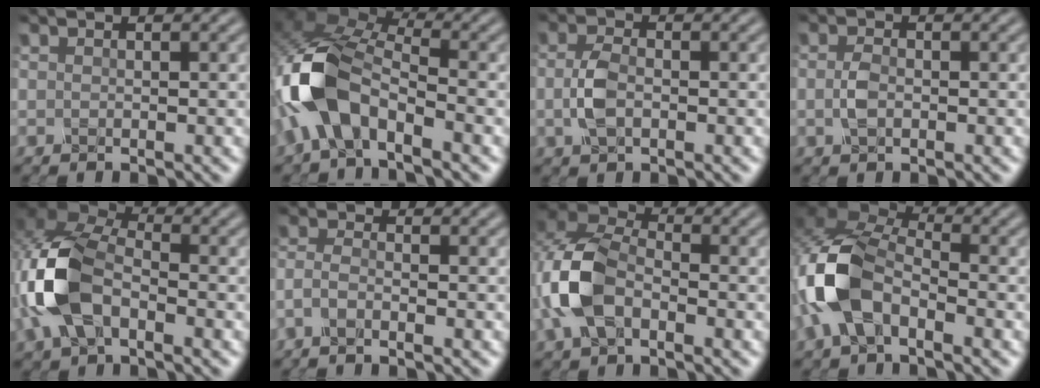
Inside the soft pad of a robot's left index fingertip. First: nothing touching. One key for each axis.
{"total": 9.0, "fx": -3.5, "fy": 4.8, "fz": 6.7, "tx": -0.144, "ty": 0.015, "tz": -0.085}
{"total": 2.6, "fx": -0.4, "fy": 1.6, "fz": 2.1, "tx": -0.050, "ty": 0.002, "tz": -0.011}
{"total": 1.5, "fx": -0.2, "fy": 0.9, "fz": 1.2, "tx": -0.028, "ty": 0.003, "tz": -0.009}
{"total": 9.5, "fx": -2.2, "fy": 5.8, "fz": 7.1, "tx": -0.182, "ty": 0.009, "tz": -0.062}
{"total": 2.1, "fx": -1.5, "fy": 0.7, "fz": 1.4, "tx": -0.038, "ty": 0.001, "tz": -0.041}
{"total": 7.2, "fx": -1.9, "fy": 4.8, "fz": 5.0, "tx": -0.122, "ty": 0.012, "tz": -0.052}
{"total": 9.2, "fx": -2.4, "fy": 5.7, "fz": 6.8, "tx": -0.161, "ty": 0.007, "tz": -0.065}